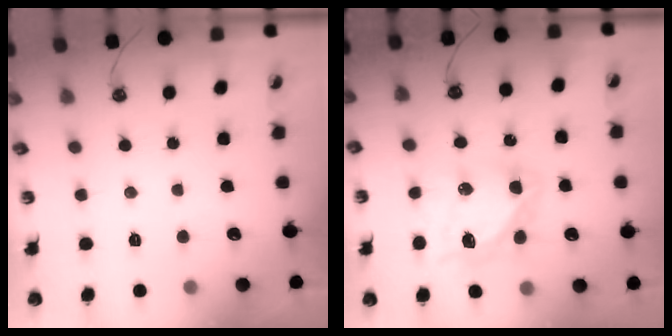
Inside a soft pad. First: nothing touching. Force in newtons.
{"total": 12.7, "press": 12.7, "slide": 1.4}